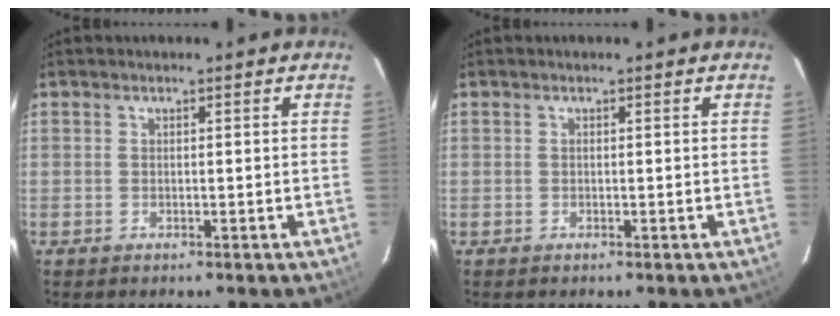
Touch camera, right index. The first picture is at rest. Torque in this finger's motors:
{"motor_torque": [0.23, -0.11, 0.06, 0.02]}